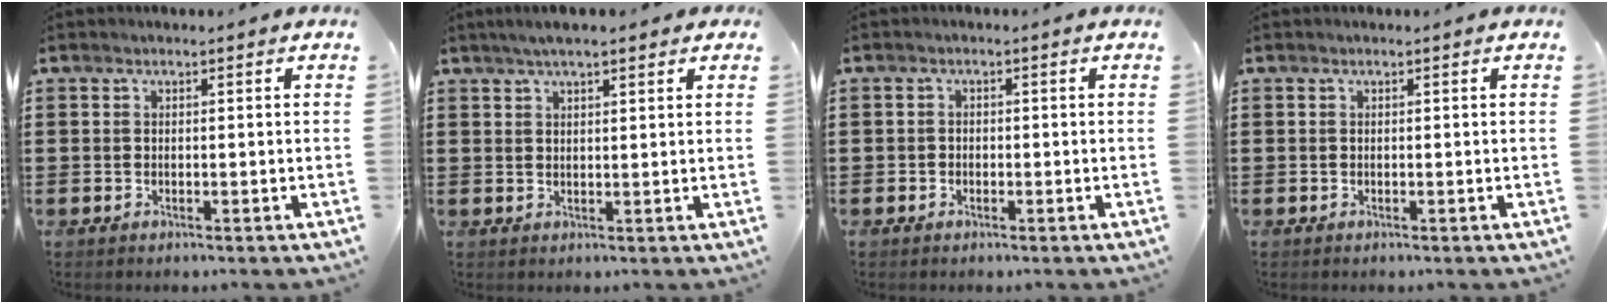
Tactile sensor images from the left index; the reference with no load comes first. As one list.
[{"total": 3.4, "force": [2.4, 0.8, 2.3], "torque": [-0.048, 0.009, 0.044]}, {"total": 1.0, "force": [-0.7, 0.8, 0.1], "torque": [-0.005, 0.002, -0.015]}, {"total": 0.0}]